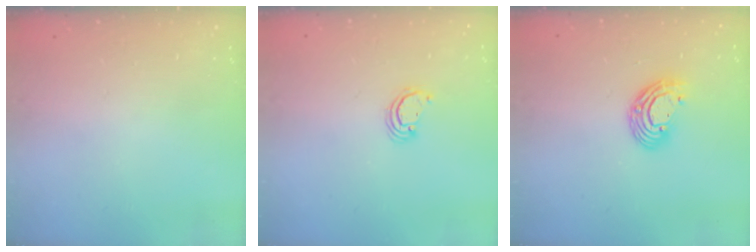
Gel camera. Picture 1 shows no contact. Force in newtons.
{"total": 2.6, "press": 2.6, "slide": 0.2}
{"total": 8.9, "press": 8.7, "slide": 1.8}